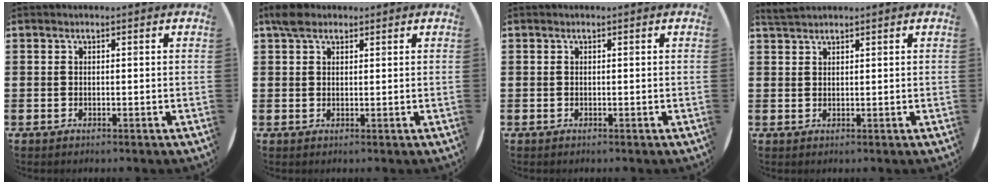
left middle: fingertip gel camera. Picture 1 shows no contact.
{"total": 2.4, "force": [1.8, 1.2, 1.1], "torque": [-0.016, 0.003, 0.032]}
{"total": 0.0}
{"total": 1.6, "force": [1.5, 0.0, 0.3], "torque": [-0.008, 0.001, 0.030]}